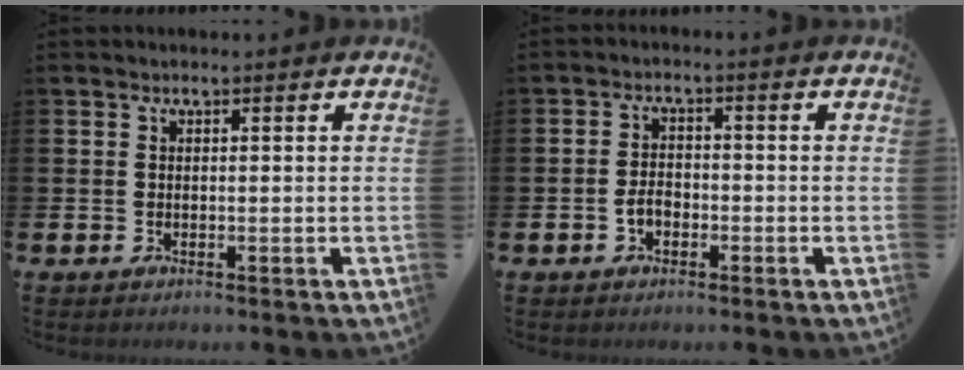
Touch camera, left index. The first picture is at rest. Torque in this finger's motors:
{"motor_torque": [0.45, 0.04, 0.06, 0.08]}